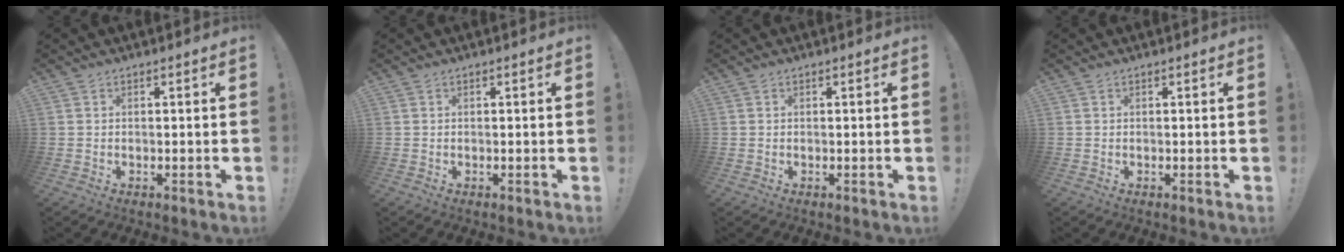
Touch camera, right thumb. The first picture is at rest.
{"total": 0.0}
{"total": 0.0}
{"total": 0.0}